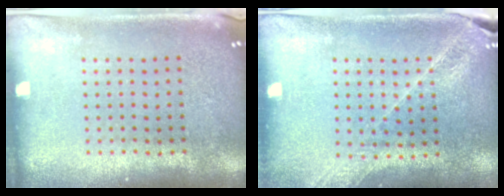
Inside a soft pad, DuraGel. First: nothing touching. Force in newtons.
{"total": 1.6, "press": 1.6, "slide": 0.2}